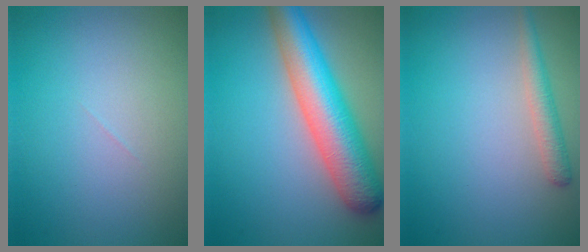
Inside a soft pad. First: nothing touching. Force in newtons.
{"total": 8.1, "press": 8.1, "slide": 0.3}
{"total": 1.9, "press": 1.9, "slide": 0.1}